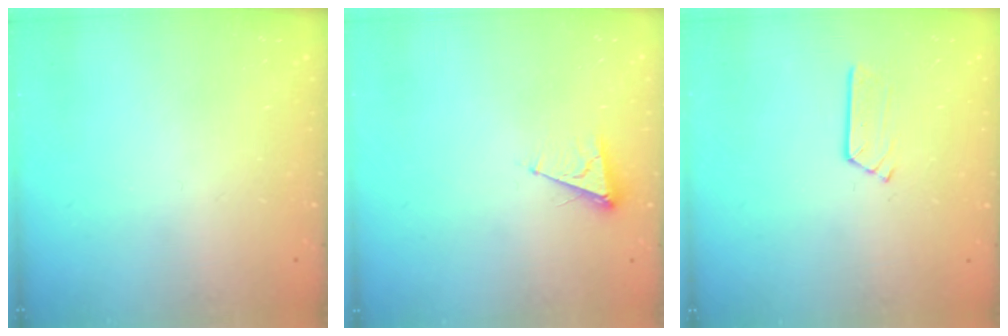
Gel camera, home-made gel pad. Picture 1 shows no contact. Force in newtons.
{"total": 4.4, "press": 4.4, "slide": 0.6}
{"total": 3.4, "press": 3.4, "slide": 0.4}